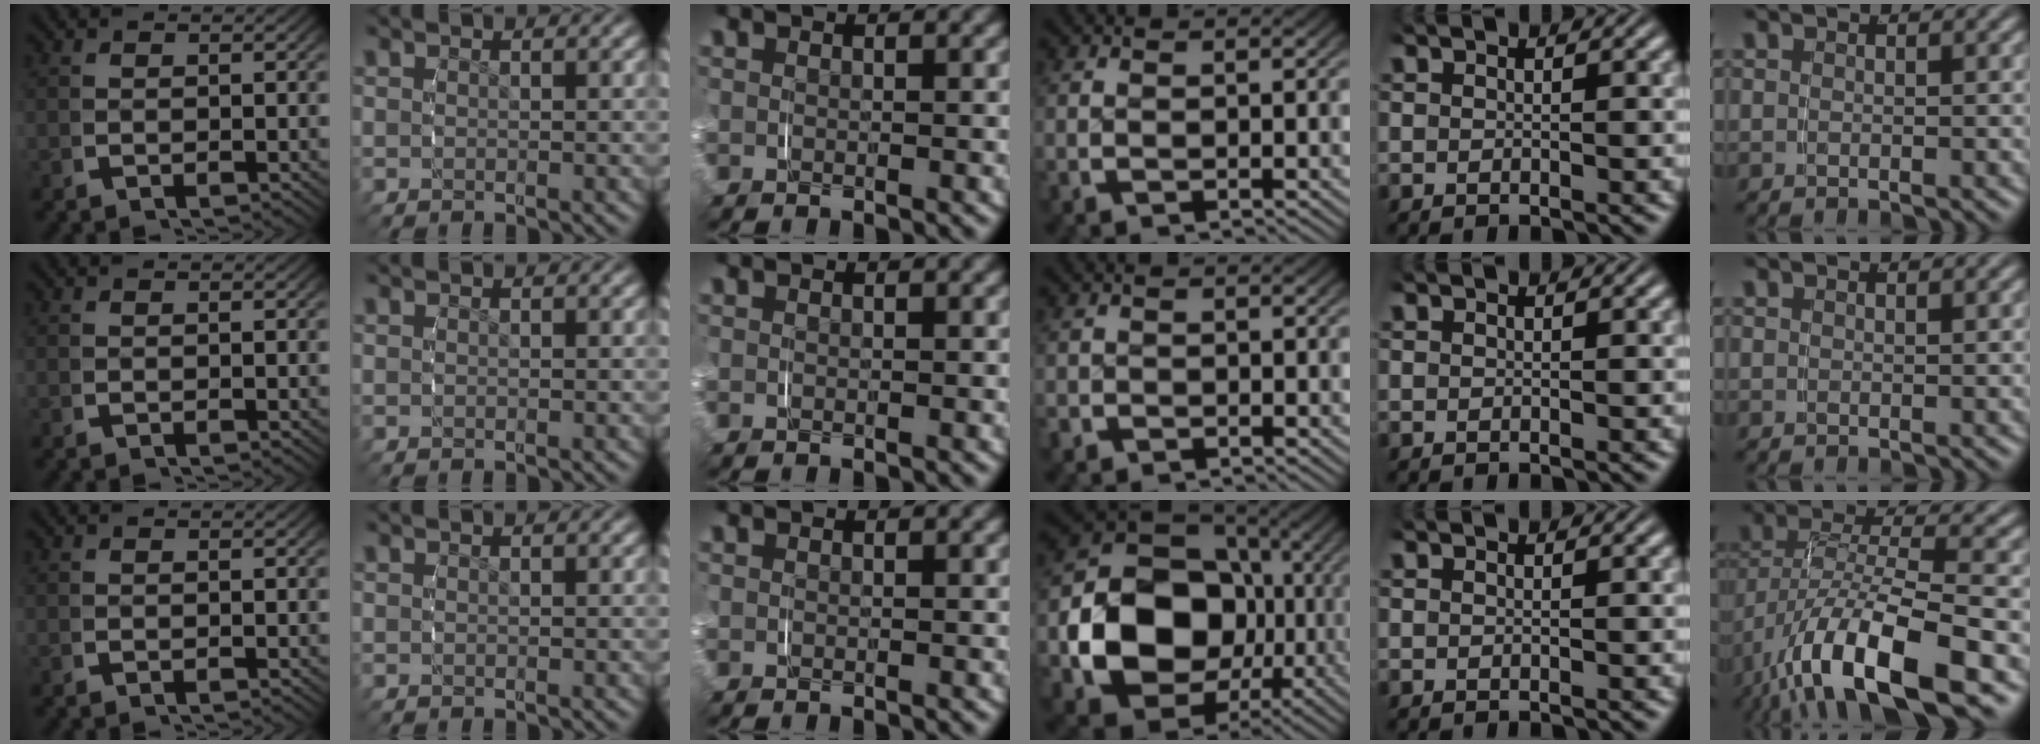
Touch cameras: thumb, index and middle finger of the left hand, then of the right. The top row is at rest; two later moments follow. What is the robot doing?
{"motion": "grasp_and_lifting", "object": "ribbon"}